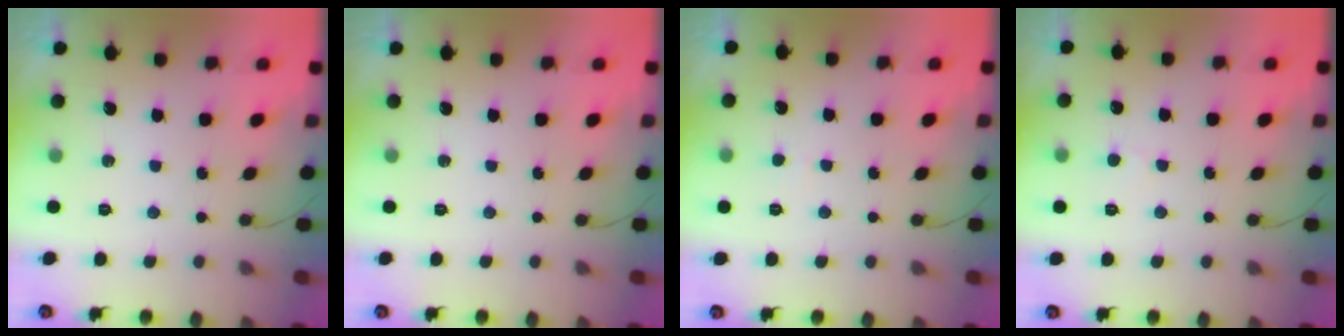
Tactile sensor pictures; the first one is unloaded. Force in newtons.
{"total": 0.0}
{"total": 1.7, "press": 1.7, "slide": 0.1}
{"total": 2.8, "press": 2.8, "slide": 0.3}